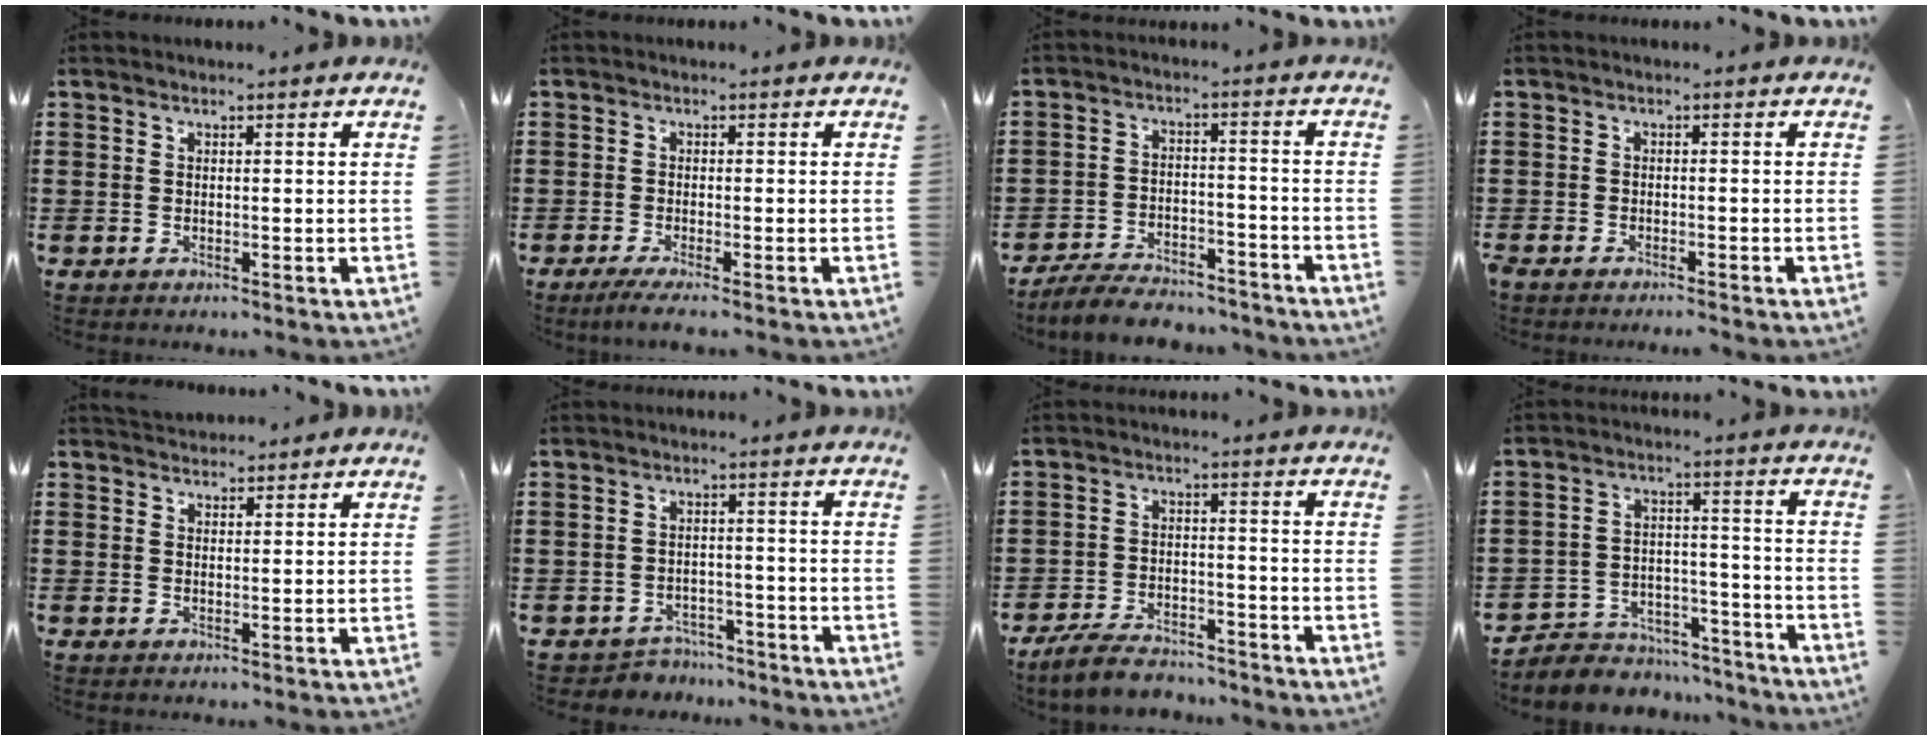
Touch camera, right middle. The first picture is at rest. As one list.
[{"total": 1.6, "force": [-1.1, -0.2, 1.2], "torque": [-0.027, -0.007, -0.021]}, {"total": 6.1, "force": [-5.8, 0.9, 1.6], "torque": [-0.035, 0.005, -0.114]}, {"total": 1.4, "force": [-1.3, 0.0, 0.3], "torque": [-0.006, 0.002, -0.026]}, {"total": 2.1, "force": [2.0, 0.7, 0.0], "torque": [-0.005, 0.004, 0.039]}, {"total": 2.9, "force": [-2.8, 0.7, -0.2], "torque": [-0.007, -0.001, -0.061]}, {"total": 5.6, "force": [-5.2, 1.2, 1.8], "torque": [-0.040, 0.004, -0.101]}, {"total": 5.1, "force": [-4.8, 1.6, 0.2], "torque": [-0.009, 0.010, -0.100]}]